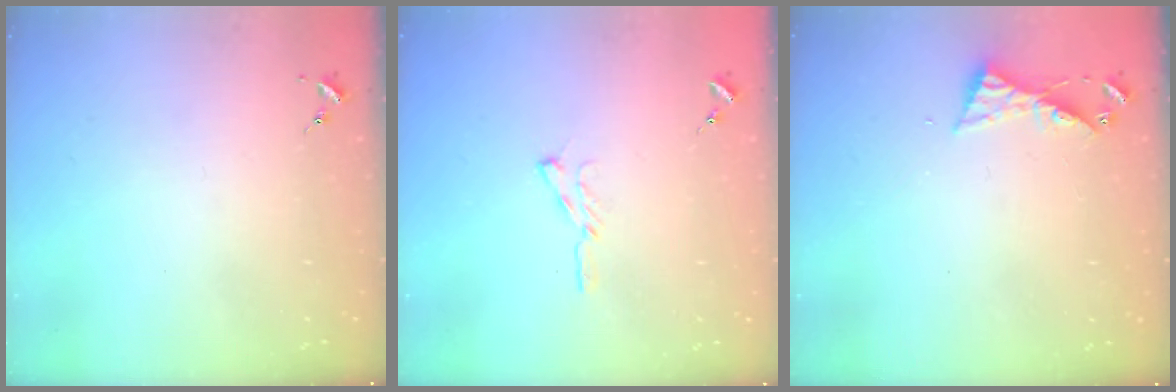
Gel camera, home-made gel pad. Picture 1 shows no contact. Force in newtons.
{"total": 5.8, "press": 5.8, "slide": 0.6}
{"total": 5.2, "press": 5.2, "slide": 0.4}